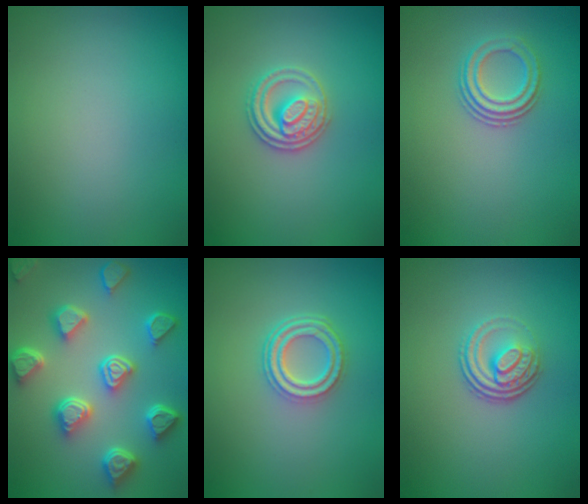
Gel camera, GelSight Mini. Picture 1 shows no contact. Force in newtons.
{"total": 3.0, "press": 2.8, "slide": 0.9}
{"total": 2.8, "press": 2.2, "slide": 1.7}
{"total": 7.2, "press": 5.8, "slide": 4.2}
{"total": 3.6, "press": 2.7, "slide": 2.3}
{"total": 3.5, "press": 2.6, "slide": 2.4}